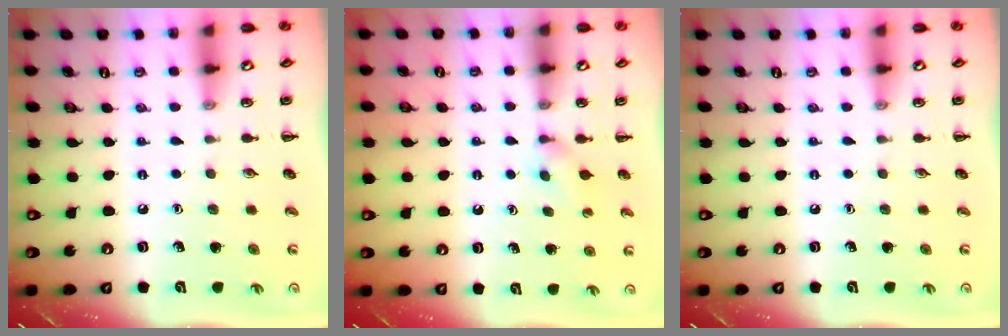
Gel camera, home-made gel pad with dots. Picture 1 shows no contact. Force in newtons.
{"total": 2.8, "press": 2.5, "slide": 1.2}
{"total": 0.0}